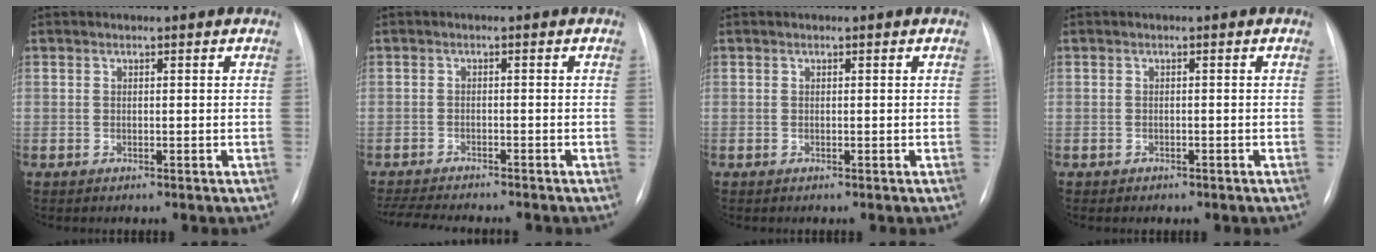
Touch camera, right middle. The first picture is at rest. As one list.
[{"total": 10.0, "force": [-9.0, 1.2, 4.2], "torque": [-0.062, -0.012, -0.132]}, {"total": 0.0}, {"total": 9.5, "force": [-7.4, 5.9, 0.4], "torque": [0.017, 0.044, -0.092]}]